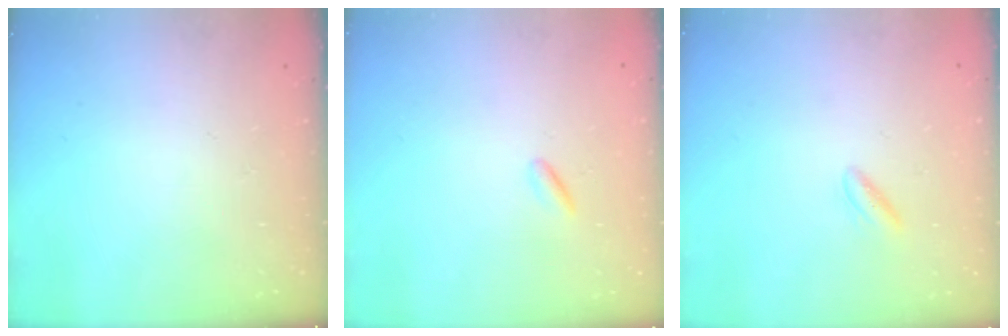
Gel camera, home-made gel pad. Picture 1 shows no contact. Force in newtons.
{"total": 1.2, "press": 1.0, "slide": 0.6}
{"total": 2.8, "press": 2.8, "slide": 0.5}